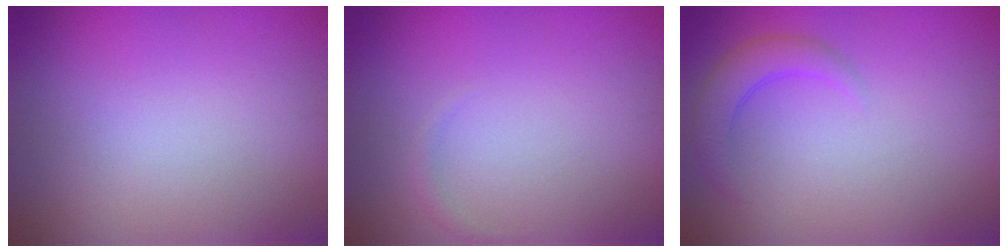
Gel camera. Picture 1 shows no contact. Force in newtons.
{"total": 0.6, "press": 0.6, "slide": 0.0}
{"total": 2.6, "press": 2.5, "slide": 0.2}